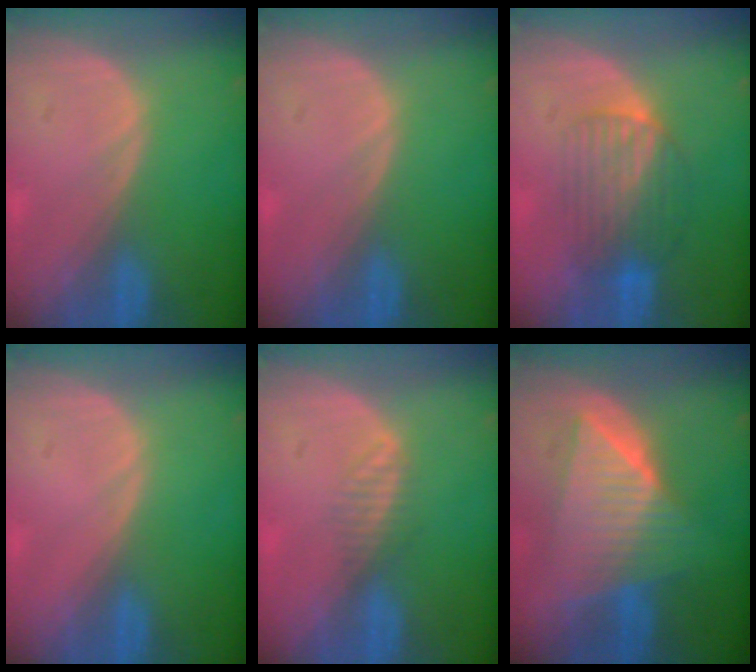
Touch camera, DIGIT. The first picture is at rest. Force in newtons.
{"total": 0.0}
{"total": 6.3, "press": 6.2, "slide": 1.1}
{"total": 0.0}
{"total": 2.0, "press": 1.8, "slide": 0.8}
{"total": 9.2, "press": 9.2, "slide": 0.5}